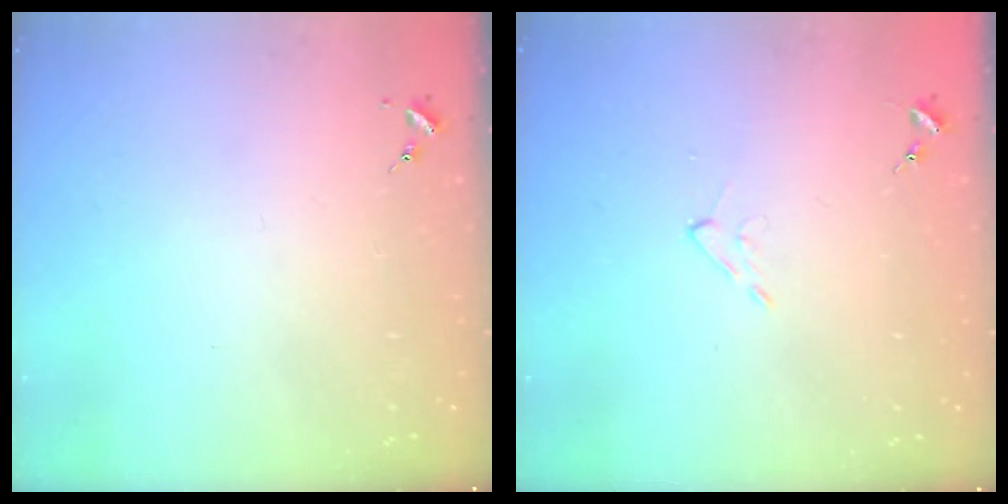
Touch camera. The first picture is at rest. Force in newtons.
{"total": 4.3, "press": 4.3, "slide": 0.7}